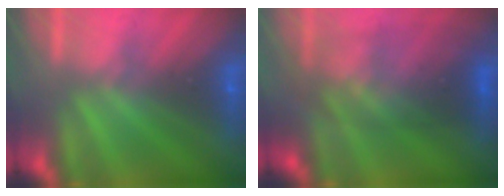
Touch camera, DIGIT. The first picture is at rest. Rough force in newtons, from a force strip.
{"total": 2.8}